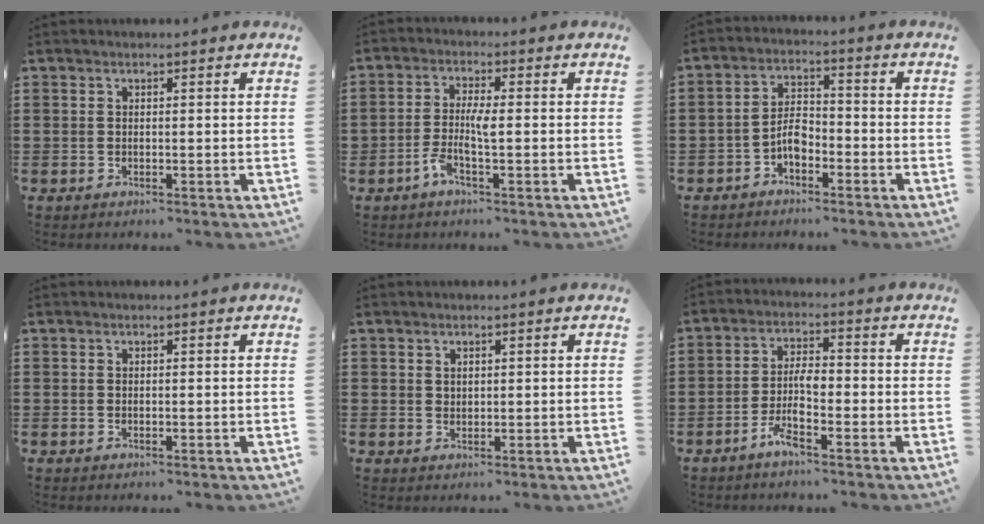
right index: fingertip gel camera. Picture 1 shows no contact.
{"total": 4.2, "force": [-1.4, 0.9, 3.8], "torque": [-0.086, -0.004, -0.033]}
{"total": 4.5, "force": [-2.3, 2.3, 3.1], "torque": [-0.070, 0.005, -0.048]}
{"total": 0.0}
{"total": 1.3, "force": [1.0, 0.8, 0.3], "torque": [-0.006, 0.002, 0.019]}
{"total": 5.1, "force": [-2.4, 1.5, 4.2], "torque": [-0.093, 0.005, -0.051]}